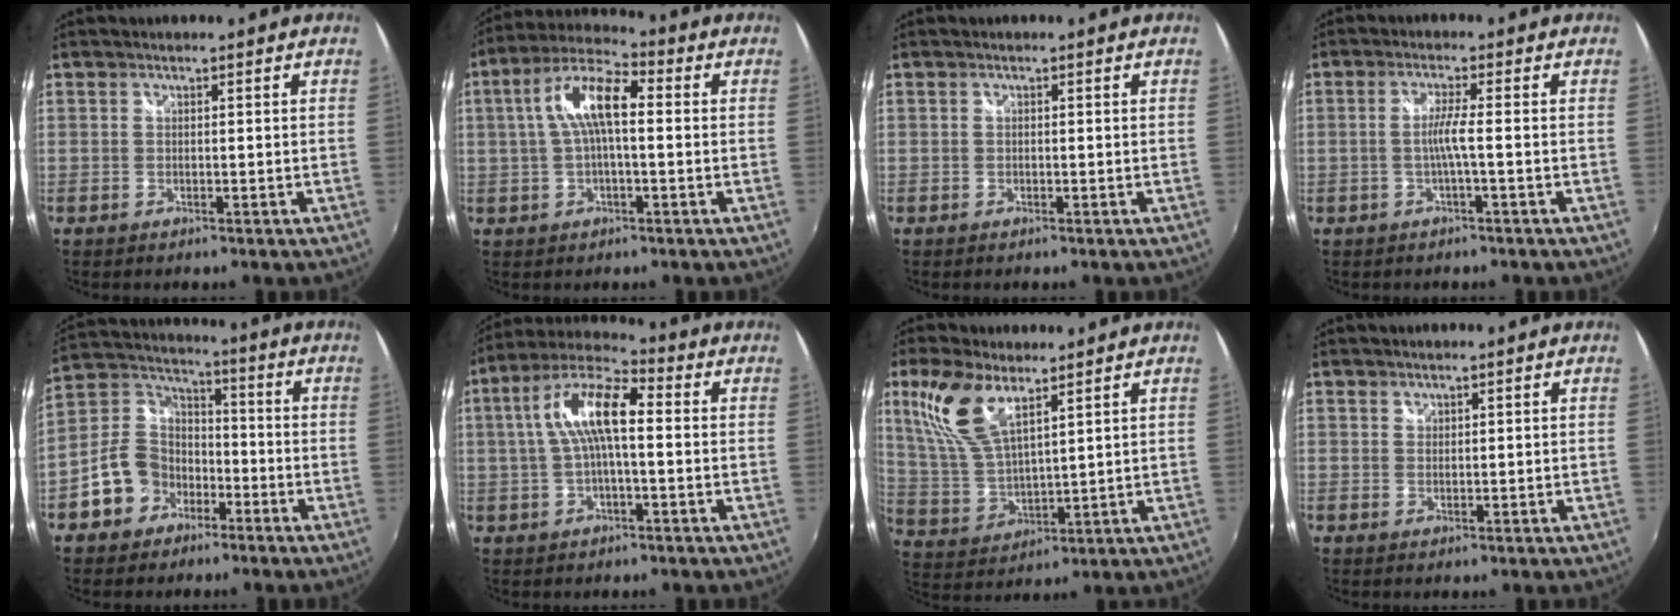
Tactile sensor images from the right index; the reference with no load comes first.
{"total": 10.1, "force": [0.9, 3.7, 9.3], "torque": [-0.183, 0.024, 0.013]}
{"total": 0.0}
{"total": 3.1, "force": [-0.9, -0.7, 2.9], "torque": [-0.059, -0.002, -0.016]}
{"total": 10.5, "force": [-5.3, 8.4, 3.6], "torque": [-0.089, 0.036, -0.090]}
{"total": 11.8, "force": [1.0, 4.1, 11.0], "torque": [-0.214, 0.025, 0.013]}
{"total": 12.4, "force": [7.2, 4.9, 8.8], "torque": [-0.188, 0.009, 0.154]}
{"total": 1.0, "force": [0.8, 0.6, 0.0], "torque": [0.003, 0.003, 0.015]}